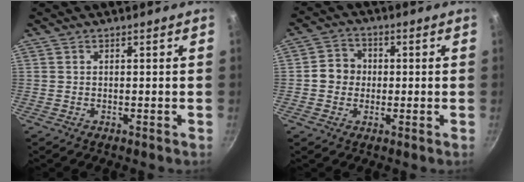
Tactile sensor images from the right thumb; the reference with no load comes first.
{"total": 5.8, "force": [-0.2, 5.3, 2.5], "torque": [-0.022, 0.014, -0.011]}